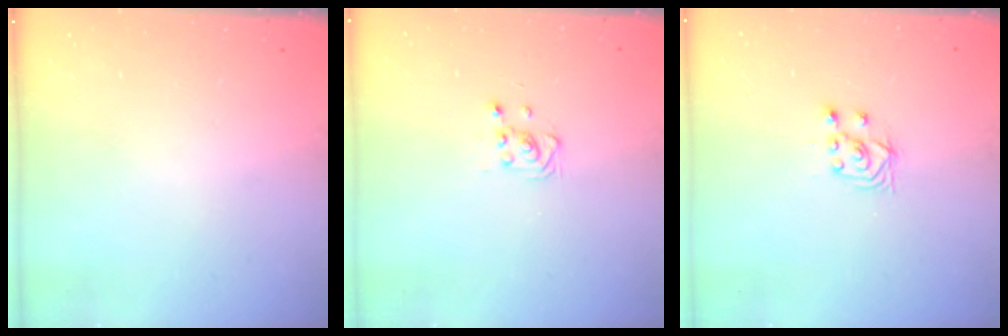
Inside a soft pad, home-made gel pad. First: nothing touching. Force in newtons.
{"total": 3.7, "press": 3.6, "slide": 0.5}
{"total": 3.4, "press": 3.2, "slide": 0.9}